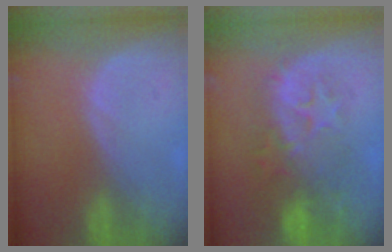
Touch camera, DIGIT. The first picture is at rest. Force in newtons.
{"total": 9.0, "press": 8.7, "slide": 2.2}